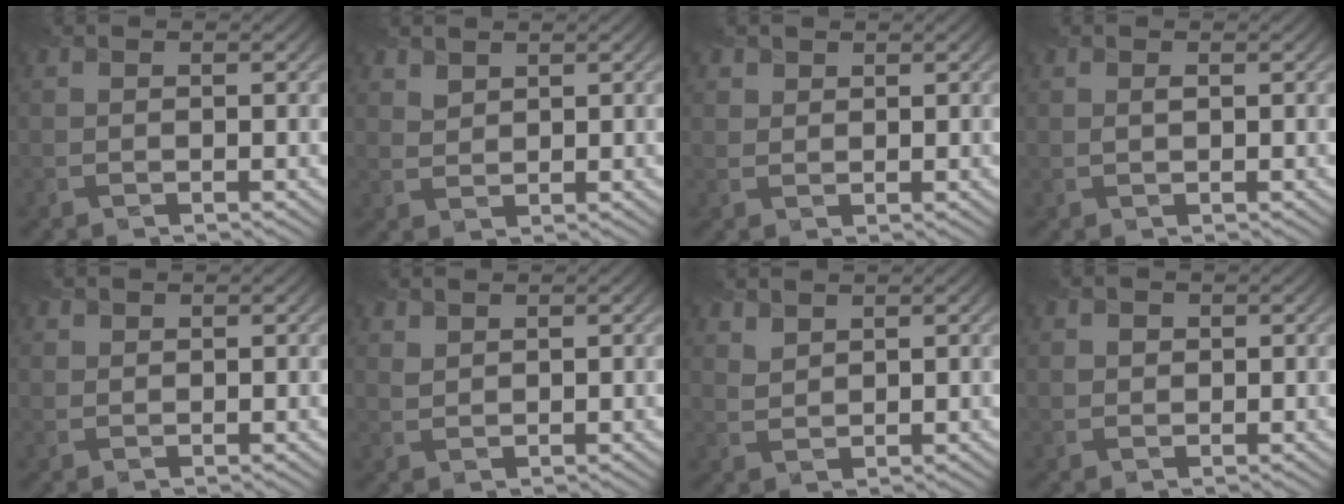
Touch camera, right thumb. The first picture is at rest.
{"total": 1.8, "force": [1.6, 0.8, 0.2], "torque": [-0.010, -0.002, 0.040]}
{"total": 2.0, "force": [1.5, 1.3, 0.1], "torque": [-0.005, 0.000, 0.033]}
{"total": 0.6, "force": [0.3, 0.3, 0.4], "torque": [-0.012, -0.002, 0.008]}
{"total": 1.1, "force": [0.9, 0.7, -0.1], "torque": [0.000, -0.001, 0.021]}
{"total": 1.4, "force": [1.3, 0.5, 0.1], "torque": [-0.010, -0.001, 0.033]}
{"total": 2.2, "force": [2.0, 0.8, 0.5], "torque": [-0.016, -0.002, 0.048]}
{"total": 1.1, "force": [0.5, 0.9, 0.0], "torque": [-0.003, -0.003, 0.012]}